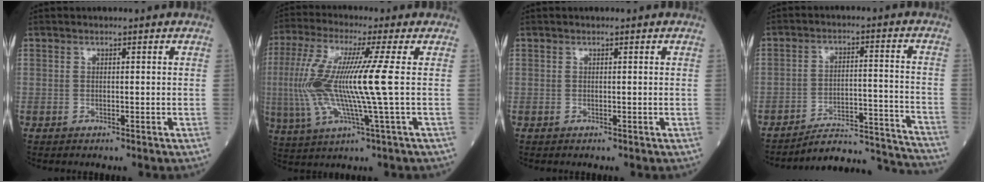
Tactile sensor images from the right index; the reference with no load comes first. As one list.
[{"total": 13.3, "force": [0.0, -0.5, 13.3], "torque": [-0.289, -0.004, -0.007]}, {"total": 0.0}, {"total": 14.7, "force": [-14.7, -0.4, 1.3], "torque": [-0.003, 0.030, -0.208]}]